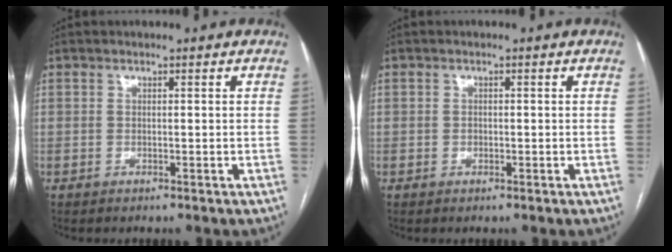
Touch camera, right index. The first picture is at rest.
{"total": 0.8, "force": [-0.2, 0.7, 0.4], "torque": [-0.008, 0.001, -0.004]}